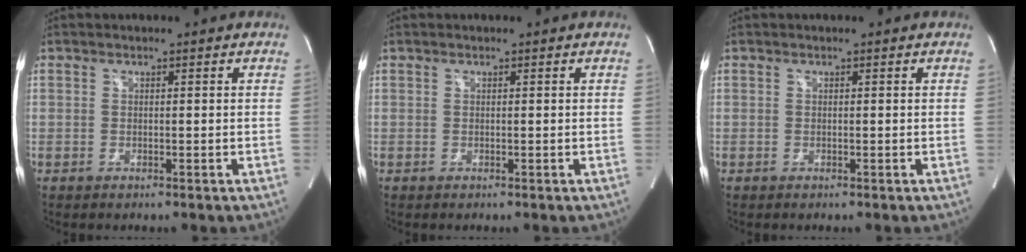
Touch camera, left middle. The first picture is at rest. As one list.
[{"total": 0.0}, {"total": 0.0}]